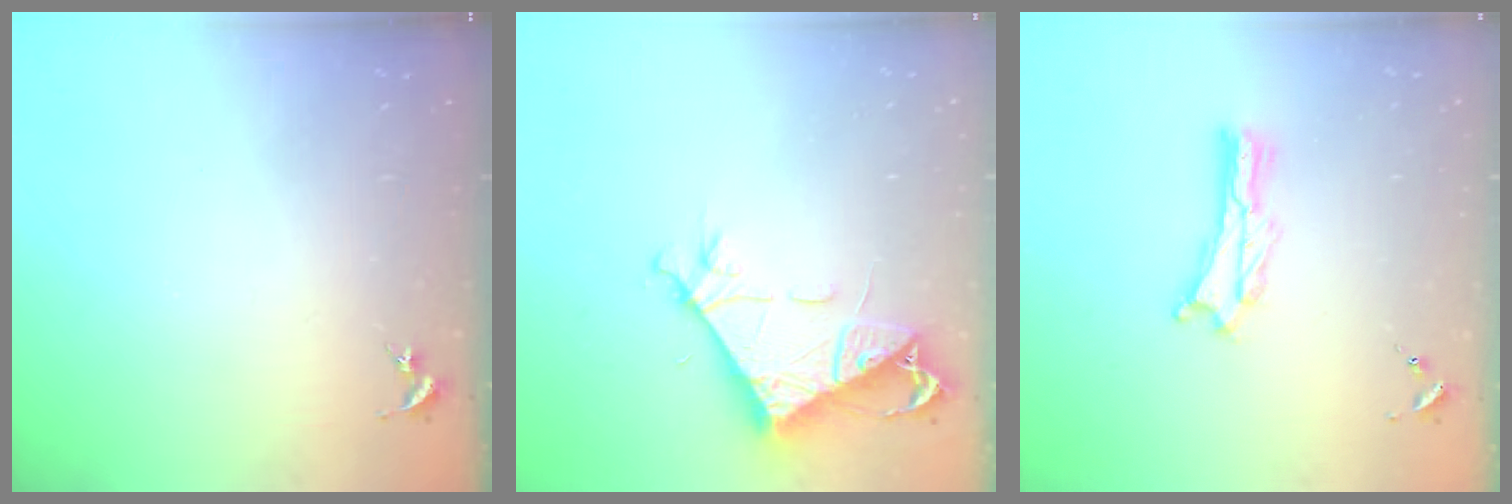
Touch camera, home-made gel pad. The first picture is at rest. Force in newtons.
{"total": 8.1, "press": 8.1, "slide": 0.6}
{"total": 0.8, "press": 0.7, "slide": 0.2}